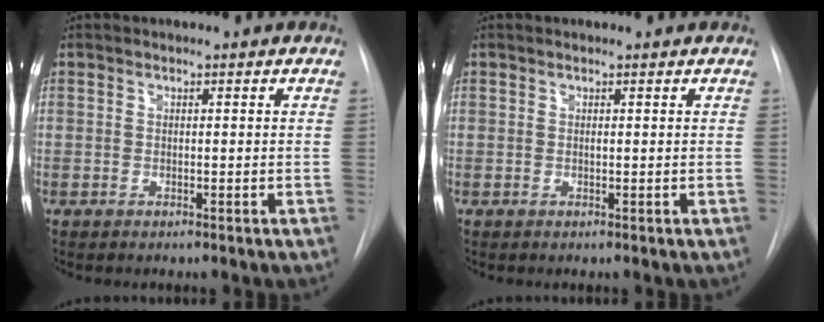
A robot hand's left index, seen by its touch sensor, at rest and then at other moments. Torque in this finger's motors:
{"motor_torque": [0.25, -0.29, -0.01, 0.00]}